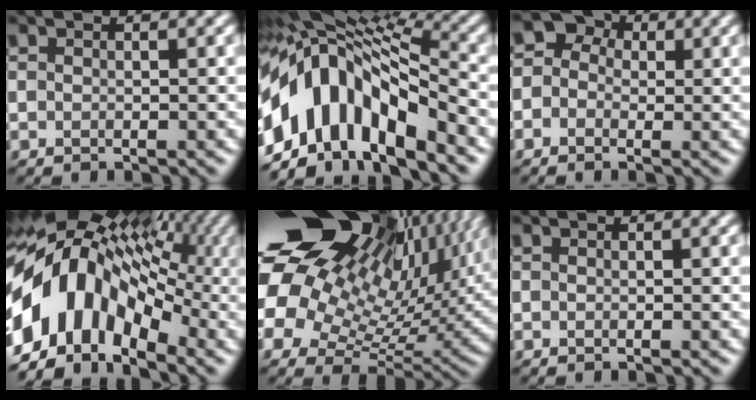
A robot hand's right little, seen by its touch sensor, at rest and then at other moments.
{"total": 13.6, "force": [-4.9, 6.9, 10.6], "torque": [-0.193, 0.012, -0.088]}
{"total": 4.4, "force": [0.9, 3.8, 2.0], "torque": [-0.004, 0.019, -0.030]}
{"total": 12.8, "force": [-2.3, 8.6, 9.2], "torque": [-0.164, 0.018, -0.058]}
{"total": 21.6, "force": [9.5, 12.8, 14.5], "torque": [-0.310, 0.049, 0.166]}
{"total": 0.0}